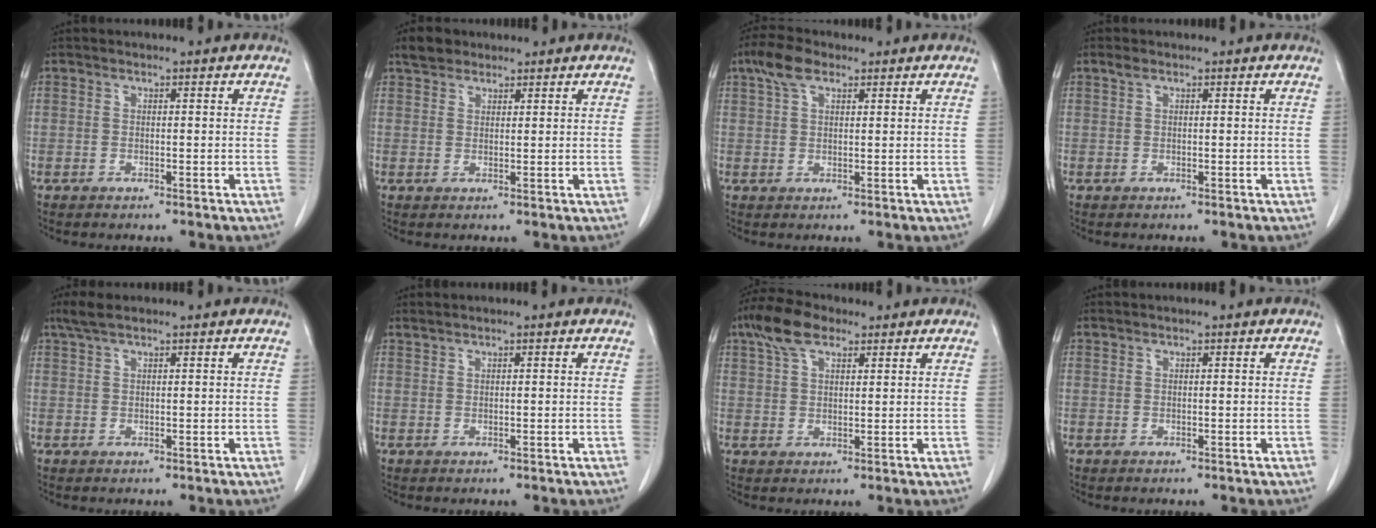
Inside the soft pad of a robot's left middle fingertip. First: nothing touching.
{"total": 2.9, "force": [2.3, 1.7, 0.7], "torque": [-0.018, 0.013, 0.040]}
{"total": 4.6, "force": [2.8, 2.1, 3.1], "torque": [-0.070, 0.019, 0.056]}
{"total": 0.8, "force": [0.5, 0.3, 0.5], "torque": [-0.012, 0.011, 0.011]}
{"total": 2.7, "force": [2.0, 0.5, 1.7], "torque": [-0.041, 0.014, 0.043]}
{"total": 0.7, "force": [0.6, -0.1, 0.1], "torque": [-0.005, 0.005, 0.017]}
{"total": 6.6, "force": [4.2, 2.9, 4.2], "torque": [-0.090, 0.024, 0.080]}
{"total": 0.0}